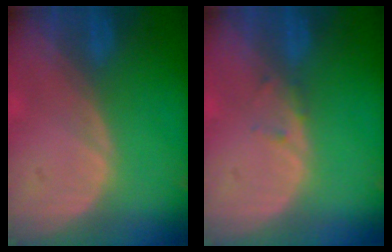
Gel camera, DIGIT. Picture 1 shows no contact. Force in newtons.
{"total": 0.8, "press": 0.8, "slide": 0.2}